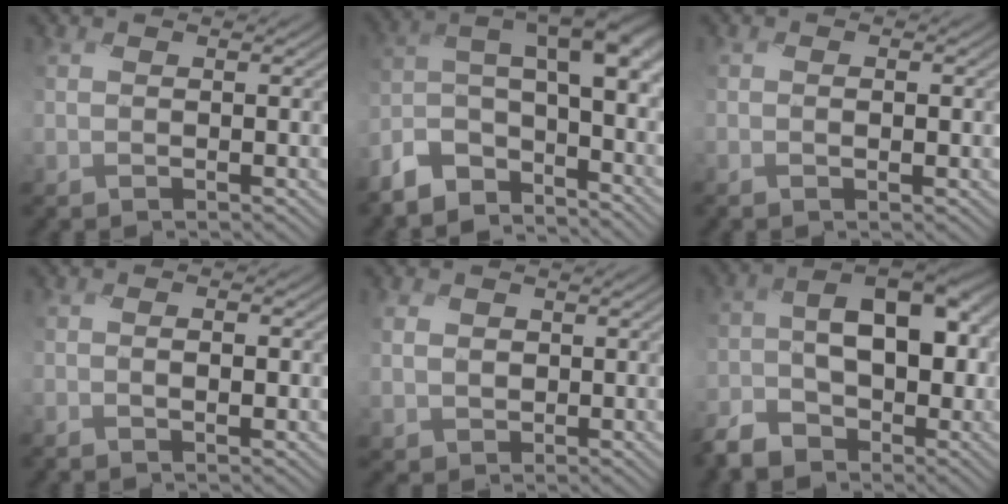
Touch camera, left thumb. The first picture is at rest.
{"total": 9.1, "force": [-6.6, 3.5, 5.1], "torque": [-0.075, -0.011, -0.142]}
{"total": 0.8, "force": [-0.1, 0.4, 0.7], "torque": [-0.009, 0.002, -0.001]}
{"total": 1.5, "force": [-0.3, 0.8, 1.2], "torque": [-0.015, 0.006, -0.005]}
{"total": 2.3, "force": [0.1, 2.2, 0.6], "torque": [-0.028, -0.006, -0.002]}
{"total": 10.3, "force": [-4.1, 6.5, 6.9], "torque": [-0.095, -0.016, -0.085]}